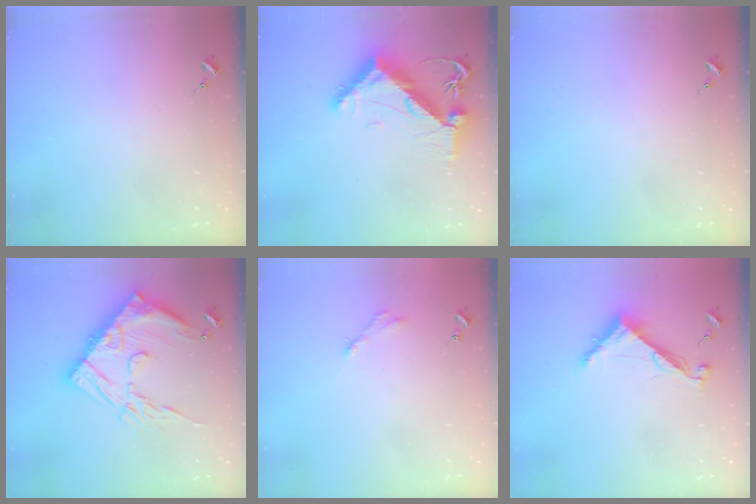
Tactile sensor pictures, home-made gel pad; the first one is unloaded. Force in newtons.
{"total": 10.8, "press": 10.8, "slide": 1.3}
{"total": 0.0}
{"total": 22.5, "press": 22.4, "slide": 2.1}
{"total": 2.8, "press": 2.8, "slide": 0.4}
{"total": 8.2, "press": 8.2, "slide": 0.2}